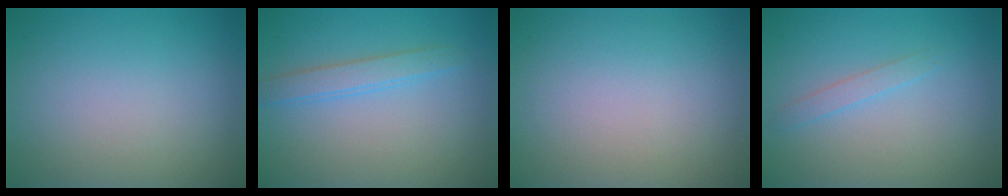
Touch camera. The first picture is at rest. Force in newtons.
{"total": 2.0, "press": 2.0, "slide": 0.2}
{"total": 0.0}
{"total": 1.1, "press": 1.1, "slide": 0.1}